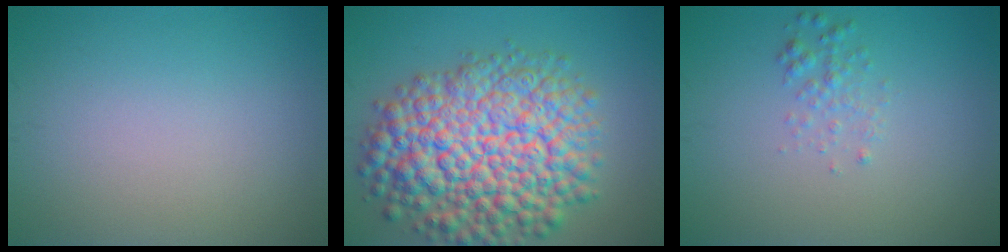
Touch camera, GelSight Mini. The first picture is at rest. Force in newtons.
{"total": 12.7, "press": 12.7, "slide": 0.5}
{"total": 1.4, "press": 1.4, "slide": 0.0}